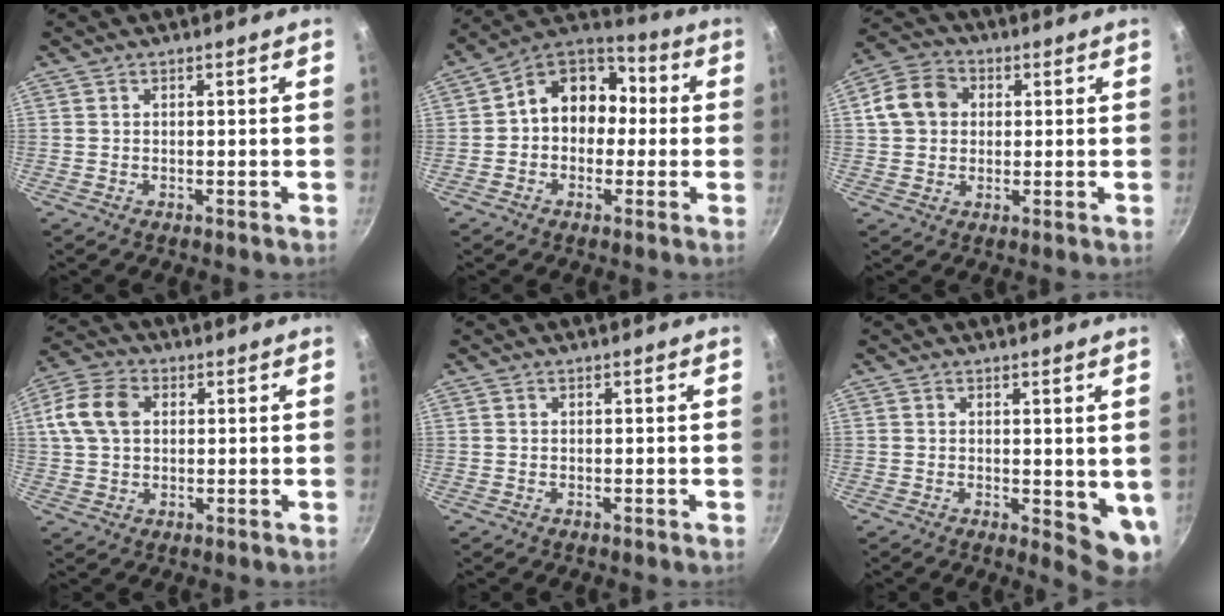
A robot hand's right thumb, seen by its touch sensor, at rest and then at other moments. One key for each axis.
{"total": 12.6, "fx": 0.1, "fy": 10.2, "fz": 7.4, "tx": -0.066, "ty": 0.044, "tz": -0.021}
{"total": 9.1, "fx": 1.5, "fy": 7.6, "fz": 4.8, "tx": -0.066, "ty": 0.015, "tz": 0.013}
{"total": 9.7, "fx": 2.1, "fy": 6.9, "fz": 6.5, "tx": -0.122, "ty": 0.013, "tz": 0.028}
{"total": 0.0}
{"total": 6.0, "fx": 1.0, "fy": 2.6, "fz": 5.4, "tx": -0.059, "ty": -0.018, "tz": 0.017}